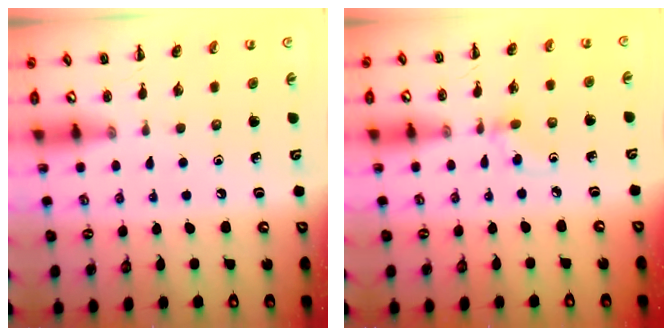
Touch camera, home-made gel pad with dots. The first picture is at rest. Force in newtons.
{"total": 3.7, "press": 3.4, "slide": 1.5}